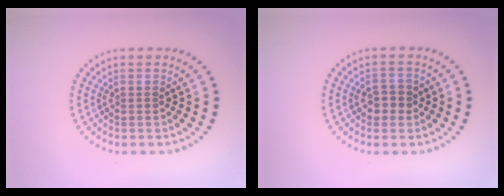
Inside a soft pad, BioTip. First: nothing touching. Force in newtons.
{"total": 1.9, "press": 1.8, "slide": 0.3}